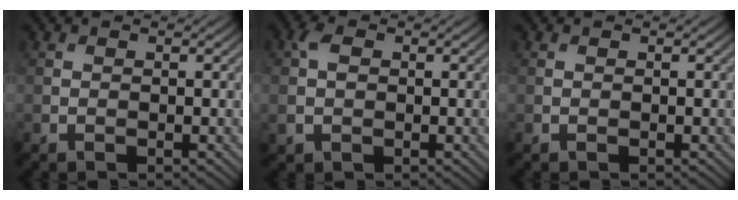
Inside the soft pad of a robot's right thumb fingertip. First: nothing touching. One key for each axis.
{"total": 3.0, "fx": 0.3, "fy": 2.2, "fz": 2.0, "tx": -0.051, "ty": 0.001, "tz": 0.003}
{"total": 0.0}